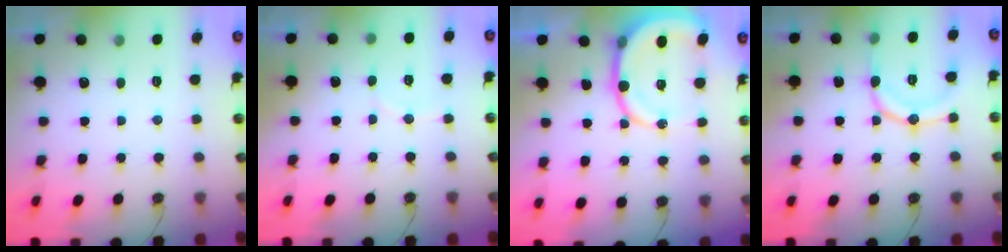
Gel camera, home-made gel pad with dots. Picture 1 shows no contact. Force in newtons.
{"total": 5.1, "press": 5.1, "slide": 0.4}
{"total": 13.1, "press": 12.9, "slide": 2.6}
{"total": 11.9, "press": 11.9, "slide": 0.6}